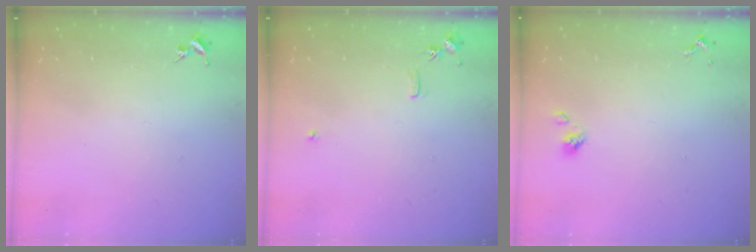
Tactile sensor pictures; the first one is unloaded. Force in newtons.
{"total": 5.9, "press": 5.9, "slide": 0.7}
{"total": 3.6, "press": 3.4, "slide": 1.3}